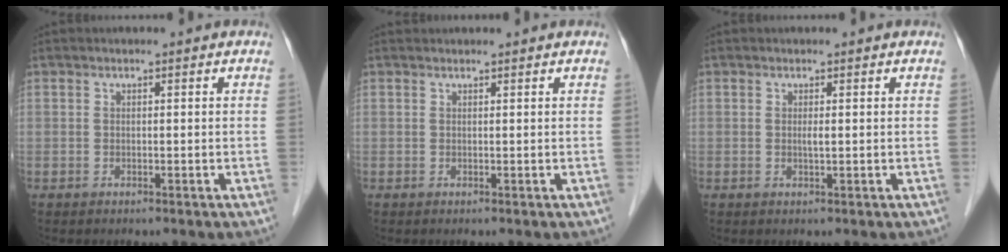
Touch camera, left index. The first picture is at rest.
{"total": 1.8, "force": [1.8, 0.2, 0.2], "torque": [-0.007, 0.022, 0.024]}
{"total": 0.8, "force": [0.2, 0.0, 0.7], "torque": [-0.017, -0.002, 0.002]}